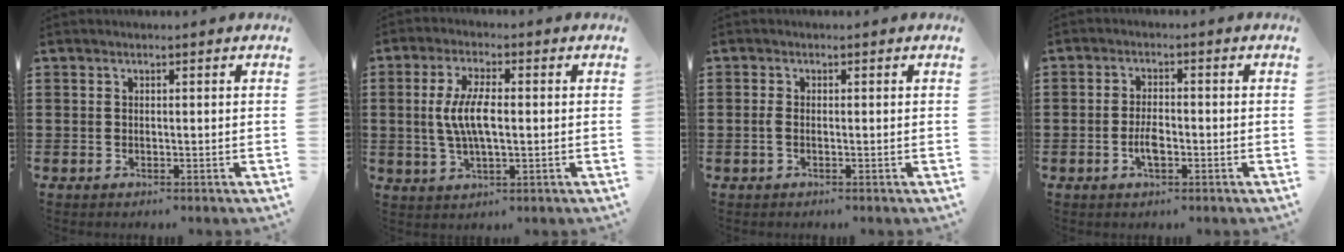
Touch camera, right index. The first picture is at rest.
{"total": 6.8, "force": [0.0, 2.4, 6.4], "torque": [-0.146, -0.002, -0.010]}
{"total": 1.2, "force": [-0.4, 0.3, 1.1], "torque": [-0.029, -0.004, -0.008]}
{"total": 3.3, "force": [-1.1, 1.3, 2.8], "torque": [-0.065, -0.002, -0.024]}